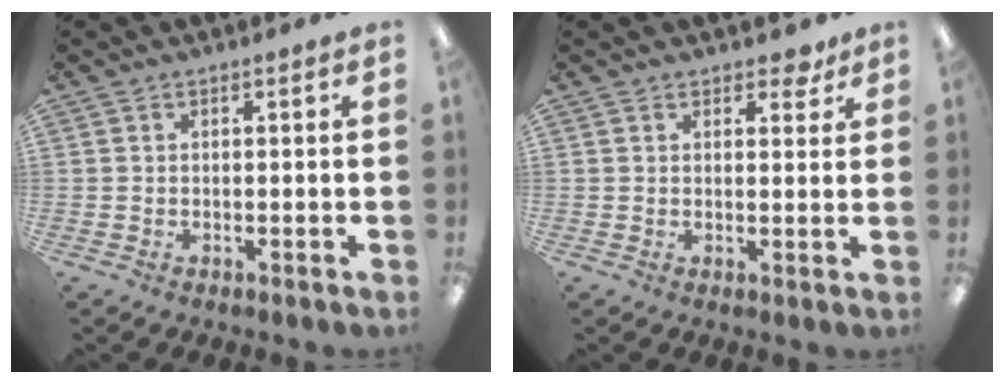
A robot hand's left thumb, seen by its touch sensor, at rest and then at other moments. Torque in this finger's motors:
{"motor_torque": [-0.02, 0.07, -0.30, 0.10, 0.02]}